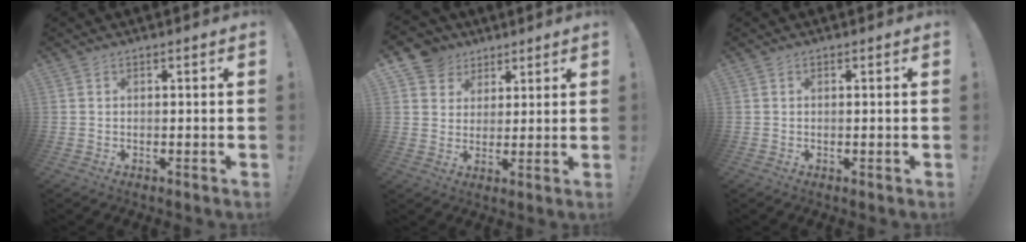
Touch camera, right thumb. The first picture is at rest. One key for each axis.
{"total": 7.3, "fx": 4.1, "fy": 6.0, "fz": 0.8, "tx": -0.014, "ty": -0.029, "tz": 0.083}
{"total": 0.0}